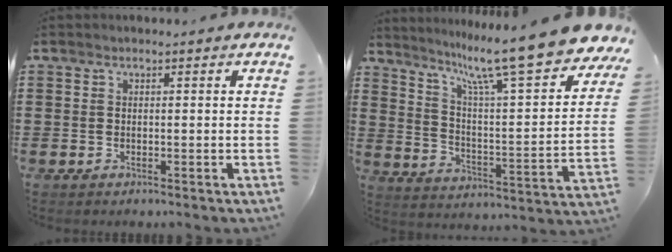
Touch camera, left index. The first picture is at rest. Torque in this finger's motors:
{"motor_torque": [1.03, -1.11, 0.97, 0.21]}